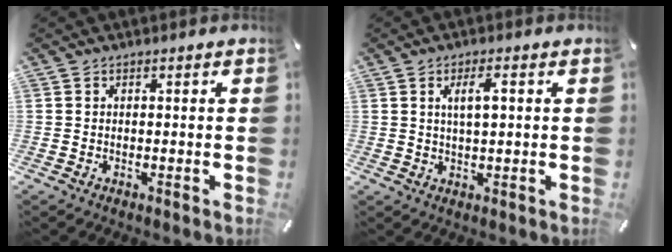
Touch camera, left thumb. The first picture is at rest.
{"total": 4.7, "force": [1.3, 1.3, 4.3], "torque": [-0.087, 0.006, 0.020]}